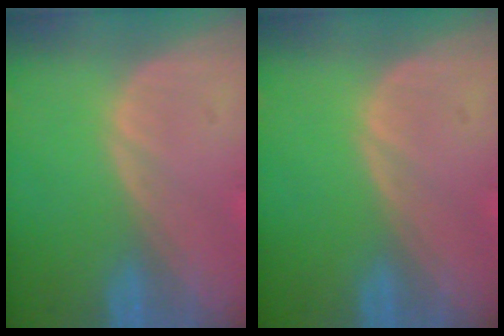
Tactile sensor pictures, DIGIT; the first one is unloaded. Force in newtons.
{"total": 0.0}